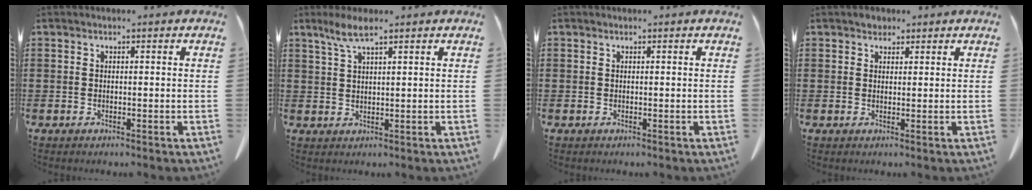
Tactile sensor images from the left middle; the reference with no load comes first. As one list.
[{"total": 3.8, "force": [2.5, 0.5, 2.8], "torque": [-0.061, 0.003, 0.044]}, {"total": 0.0}, {"total": 1.7, "force": [1.4, 0.9, 0.3], "torque": [-0.001, 0.001, 0.025]}]